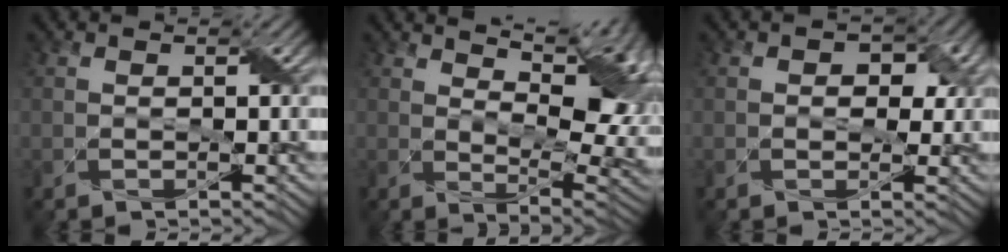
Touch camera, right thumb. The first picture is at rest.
{"total": 13.5, "force": [4.5, 6.3, 11.1], "torque": [-0.156, 0.030, 0.074]}
{"total": 4.3, "force": [0.9, 3.2, 2.6], "torque": [-0.033, -0.007, 0.005]}